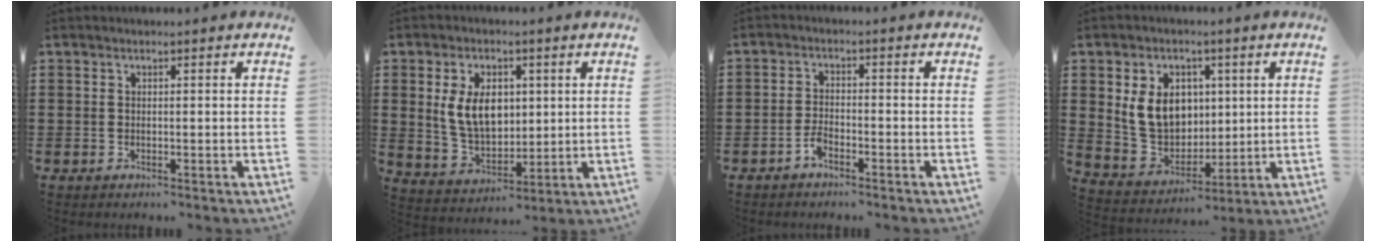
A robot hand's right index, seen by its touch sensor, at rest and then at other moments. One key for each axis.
{"total": 8.6, "fx": 1.6, "fy": 5.6, "fz": 6.3, "tx": -0.140, "ty": 0.011, "tz": 0.026}
{"total": 2.6, "fx": -2.0, "fy": 0.7, "fz": 1.5, "tx": -0.035, "ty": 0.005, "tz": -0.041}
{"total": 9.4, "fx": 1.9, "fy": 7.6, "fz": 5.3, "tx": -0.125, "ty": 0.015, "tz": 0.033}